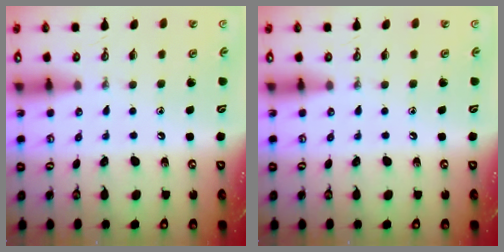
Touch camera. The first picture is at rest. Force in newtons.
{"total": 0.0}